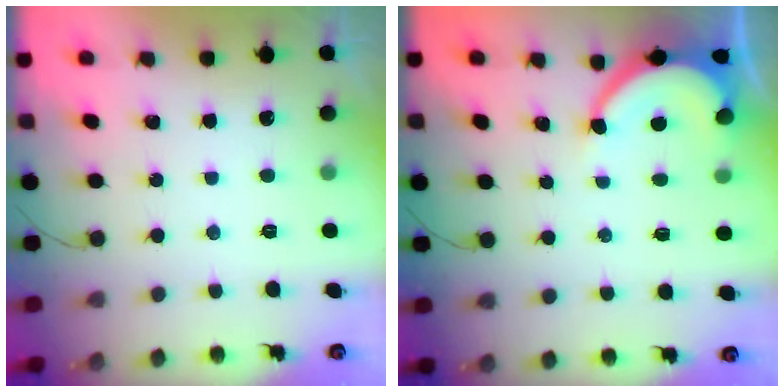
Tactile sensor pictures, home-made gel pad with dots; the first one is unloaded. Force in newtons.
{"total": 7.5, "press": 7.4, "slide": 1.1}